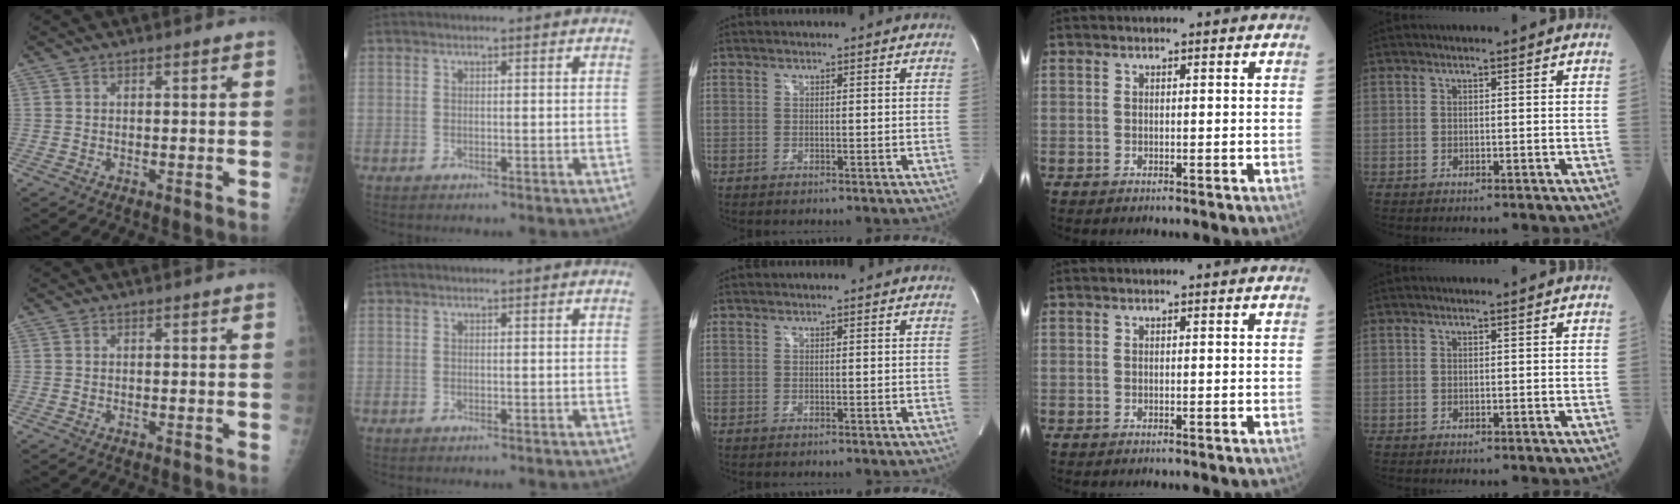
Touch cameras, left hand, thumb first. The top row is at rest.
{}